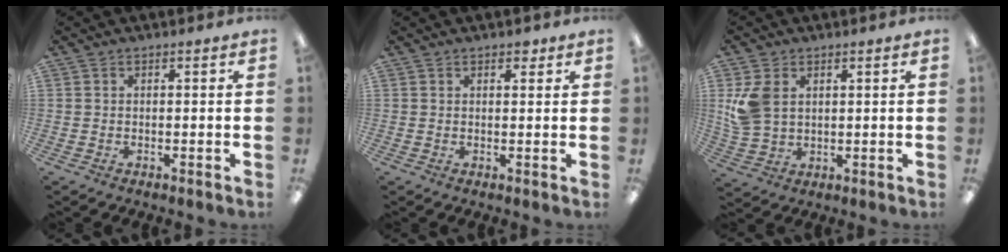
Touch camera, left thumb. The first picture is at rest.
{"total": 1.9, "force": [1.4, 1.0, 0.8], "torque": [-0.001, -0.004, 0.021]}
{"total": 8.4, "force": [2.7, 6.2, 5.0], "torque": [-0.107, 0.005, 0.054]}